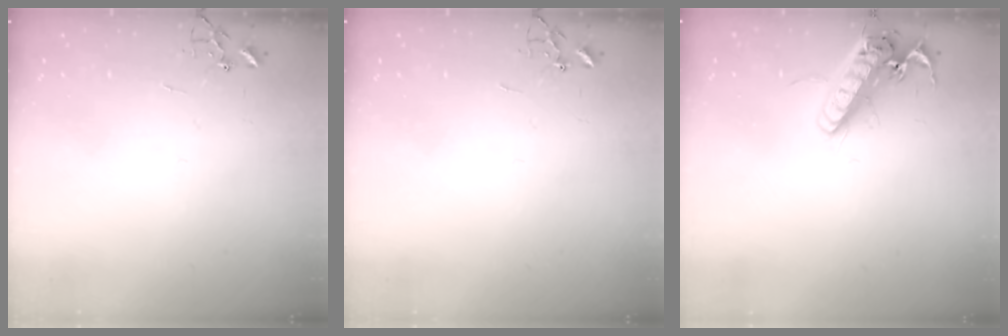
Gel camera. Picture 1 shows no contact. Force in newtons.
{"total": 0.0}
{"total": 16.4, "press": 16.1, "slide": 3.2}